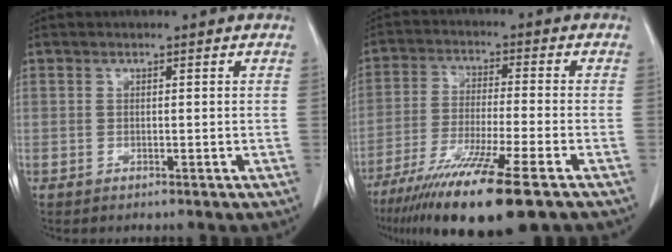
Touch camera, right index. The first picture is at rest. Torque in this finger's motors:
{"motor_torque": [1.55, -0.59, 1.05, 0.21]}